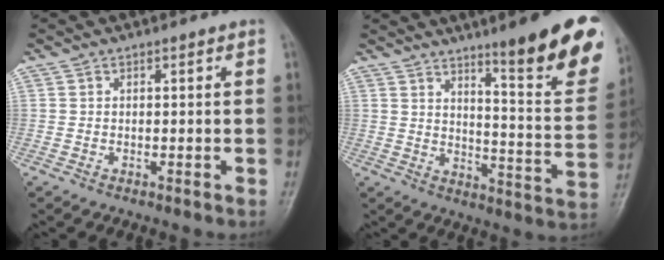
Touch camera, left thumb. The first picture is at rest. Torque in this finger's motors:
{"motor_torque": [1.14, -0.11, 1.50, -1.27, 0.10]}